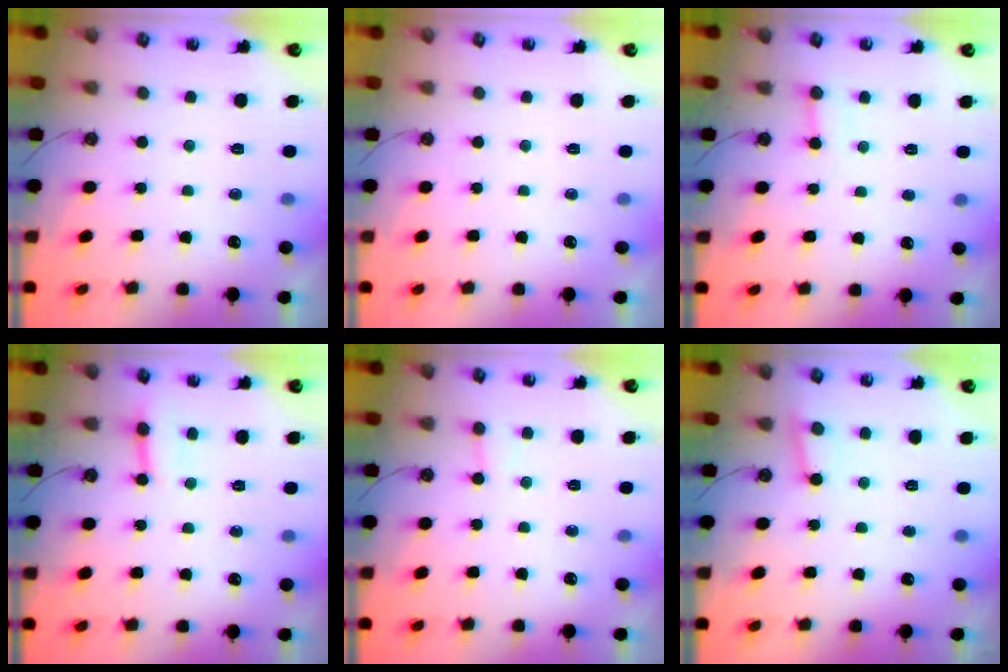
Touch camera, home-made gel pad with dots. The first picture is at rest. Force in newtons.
{"total": 0.0}
{"total": 2.2, "press": 2.2, "slide": 0.5}
{"total": 2.8, "press": 2.8, "slide": 0.3}
{"total": 4.7, "press": 4.7, "slide": 0.3}
{"total": 2.9, "press": 2.9, "slide": 0.3}